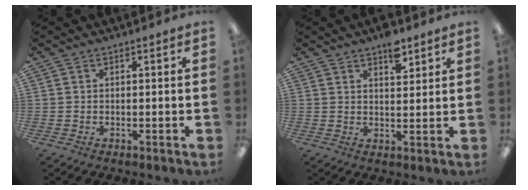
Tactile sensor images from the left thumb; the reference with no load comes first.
{"total": 5.9, "force": [4.2, 2.6, 3.2], "torque": [-0.032, -0.025, 0.068]}